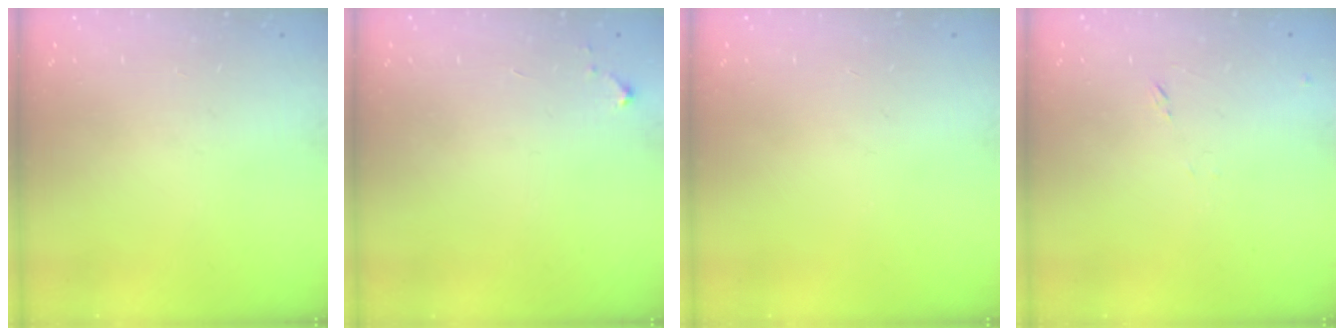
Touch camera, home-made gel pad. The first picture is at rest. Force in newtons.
{"total": 2.6, "press": 2.6, "slide": 0.4}
{"total": 0.0}
{"total": 7.2, "press": 7.1, "slide": 0.6}